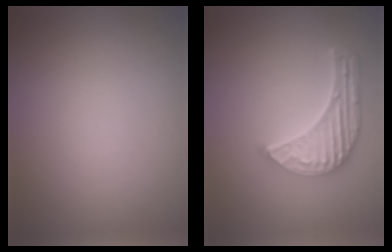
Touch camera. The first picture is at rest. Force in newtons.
{"total": 5.8, "press": 4.3, "slide": 3.8}